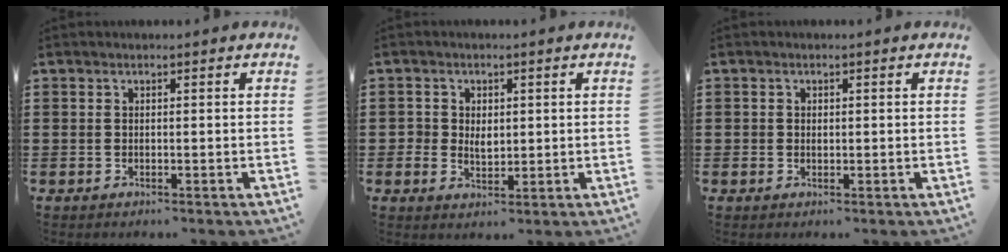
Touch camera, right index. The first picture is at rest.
{"total": 2.7, "force": [0.3, 2.2, 1.5], "torque": [-0.036, 0.010, 0.003]}
{"total": 0.7, "force": [0.2, 0.6, 0.2], "torque": [-0.005, 0.004, 0.004]}